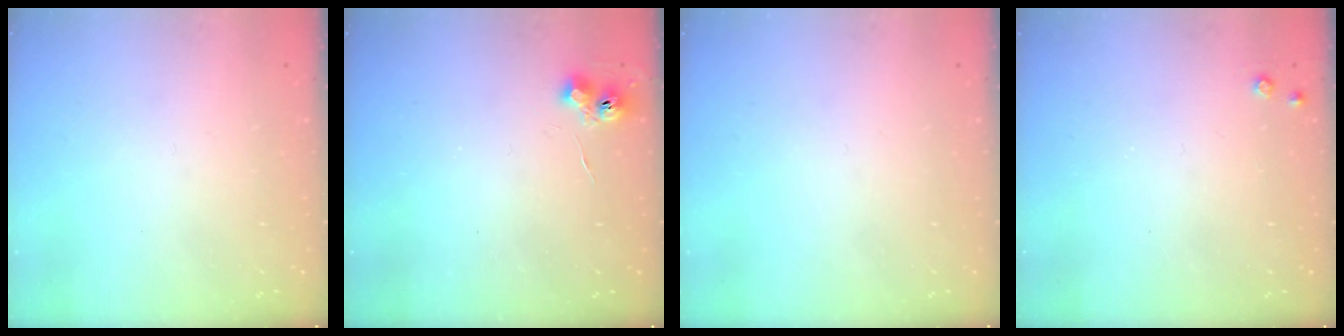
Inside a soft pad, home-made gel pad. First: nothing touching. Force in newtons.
{"total": 6.3, "press": 6.3, "slide": 0.7}
{"total": 0.0}
{"total": 4.0, "press": 4.0, "slide": 0.6}